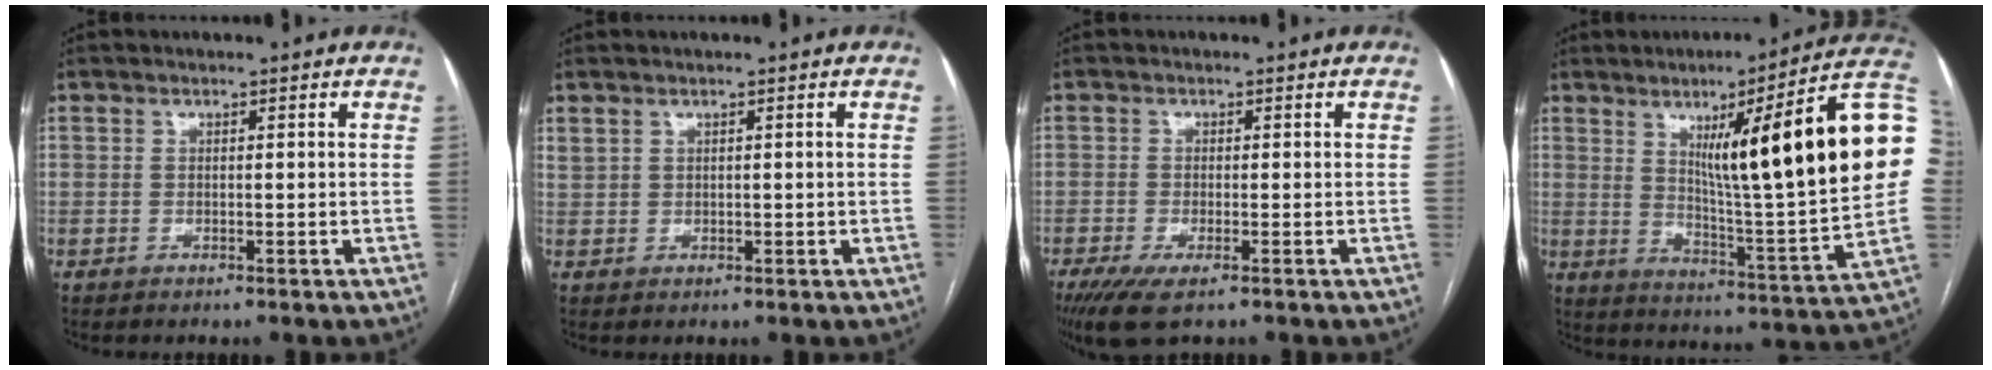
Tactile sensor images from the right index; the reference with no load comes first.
{"total": 1.5, "force": [1.1, 0.8, 0.7], "torque": [-0.018, 0.009, 0.030]}
{"total": 5.4, "force": [-3.3, 1.3, 4.1], "torque": [-0.075, -0.016, -0.054]}
{"total": 26.1, "force": [6.2, 0.7, 25.3], "torque": [-0.295, 0.021, 0.084]}